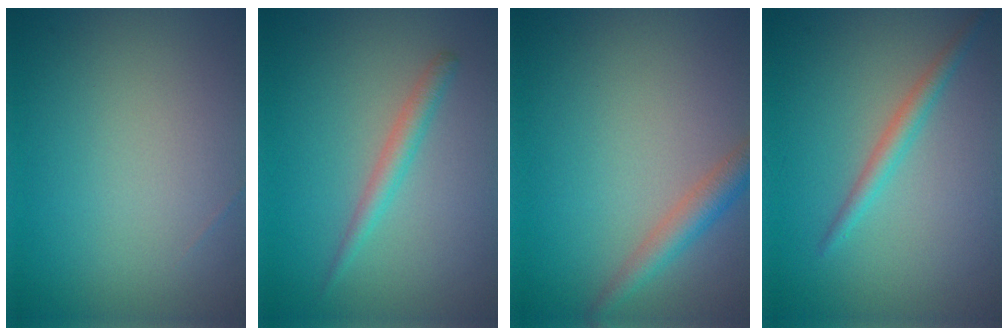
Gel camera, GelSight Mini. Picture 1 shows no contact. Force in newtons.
{"total": 1.7, "press": 1.7, "slide": 0.1}
{"total": 2.7, "press": 2.7, "slide": 0.1}
{"total": 1.8, "press": 1.8, "slide": 0.1}